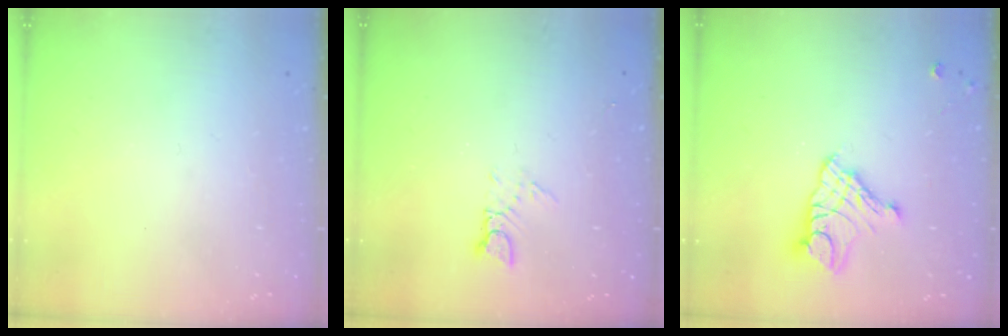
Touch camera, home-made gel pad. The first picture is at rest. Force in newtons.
{"total": 2.9, "press": 2.9, "slide": 0.2}
{"total": 11.6, "press": 11.6, "slide": 1.1}